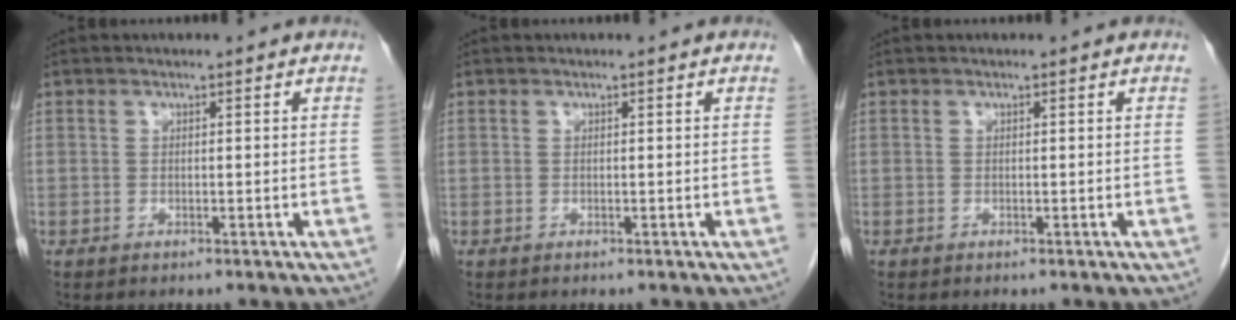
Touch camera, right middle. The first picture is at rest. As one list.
[{"total": 0.0}, {"total": 0.0}]